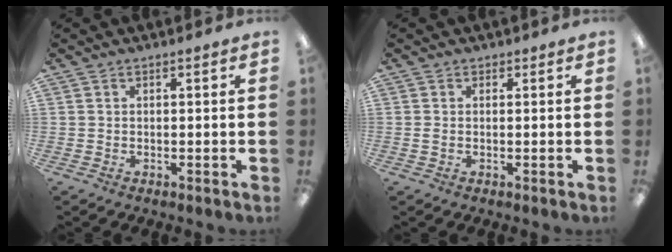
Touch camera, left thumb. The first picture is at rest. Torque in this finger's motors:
{"motor_torque": [-0.34, 0.11, -0.16, 0.09, 0.02]}